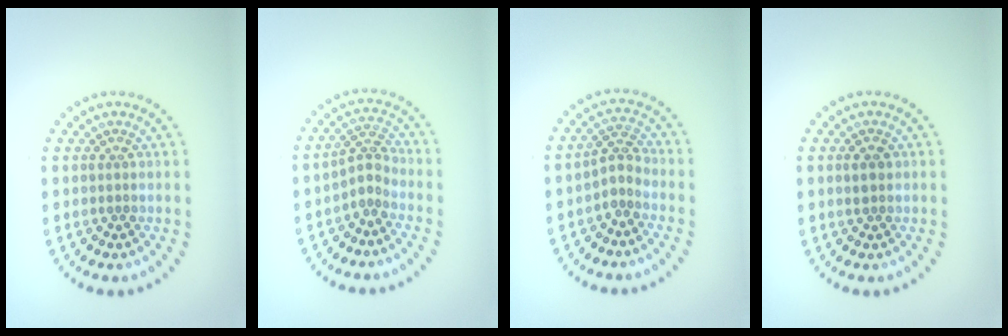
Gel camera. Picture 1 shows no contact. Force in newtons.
{"total": 2.0, "press": 1.3, "slide": 1.6}
{"total": 2.0, "press": 1.5, "slide": 1.4}
{"total": 1.2, "press": 1.2, "slide": 0.3}